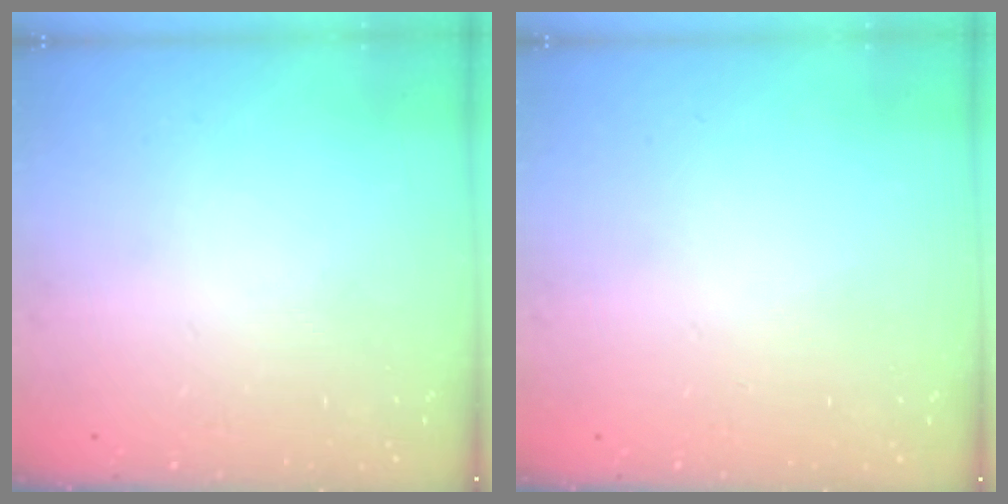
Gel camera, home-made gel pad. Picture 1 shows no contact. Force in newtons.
{"total": 0.8, "press": 0.5, "slide": 0.6}